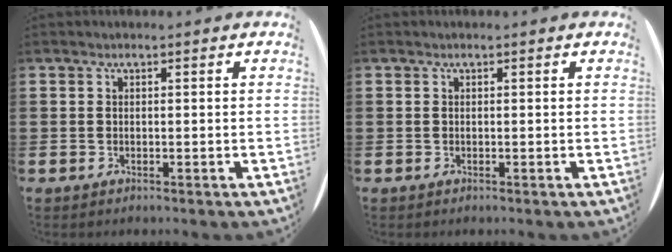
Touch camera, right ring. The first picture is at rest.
{"total": 0.0}